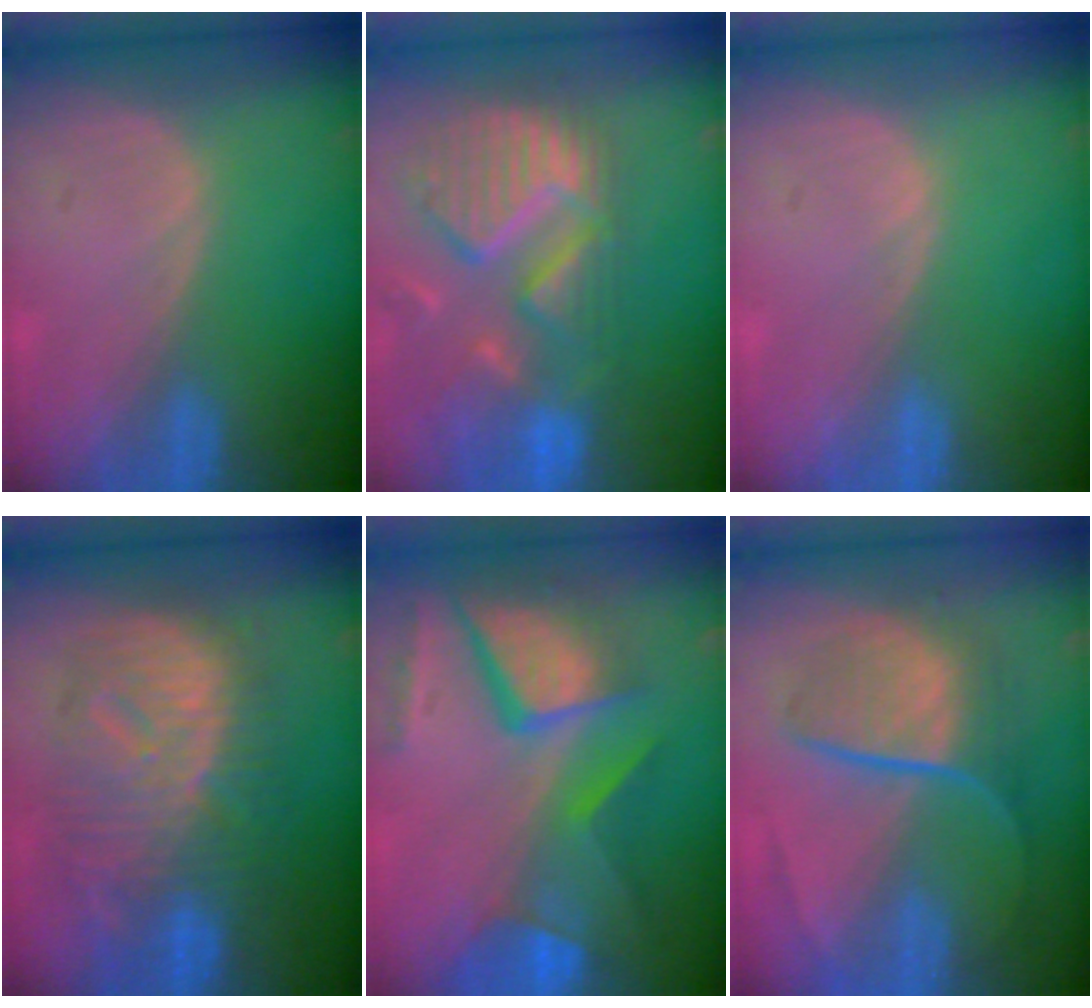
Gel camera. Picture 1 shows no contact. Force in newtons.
{"total": 13.3, "press": 11.3, "slide": 7.1}
{"total": 0.0}
{"total": 12.5, "press": 12.4, "slide": 1.2}
{"total": 12.0, "press": 9.9, "slide": 6.8}
{"total": 9.0, "press": 7.6, "slide": 4.8}